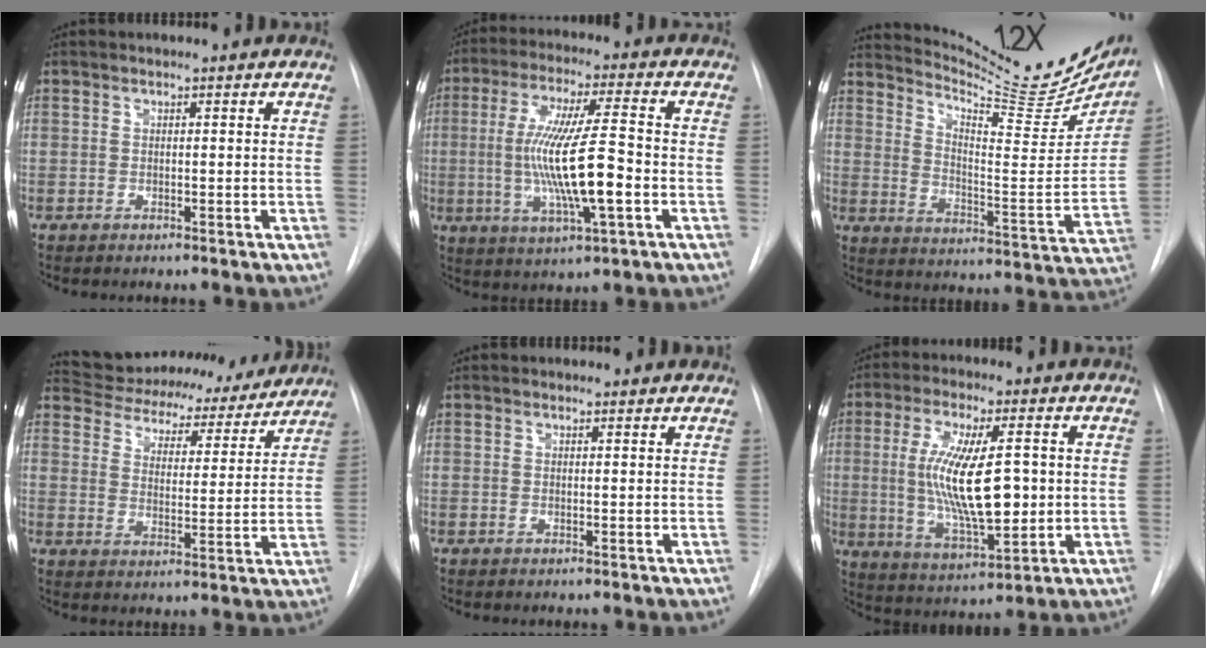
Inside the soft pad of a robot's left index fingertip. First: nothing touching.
{"total": 13.9, "force": [-2.1, 1.3, 13.6], "torque": [-0.263, -0.009, -0.037]}
{"total": 21.1, "force": [19.3, 3.1, 7.8], "torque": [-0.113, -0.071, 0.258]}
{"total": 19.4, "force": [18.1, 5.4, 4.3], "torque": [-0.066, 0.003, 0.243]}
{"total": 0.7, "force": [0.6, 0.4, 0.0], "torque": [-0.004, 0.001, 0.006]}
{"total": 14.0, "force": [0.4, 3.6, 13.5], "torque": [-0.260, -0.007, 0.015]}